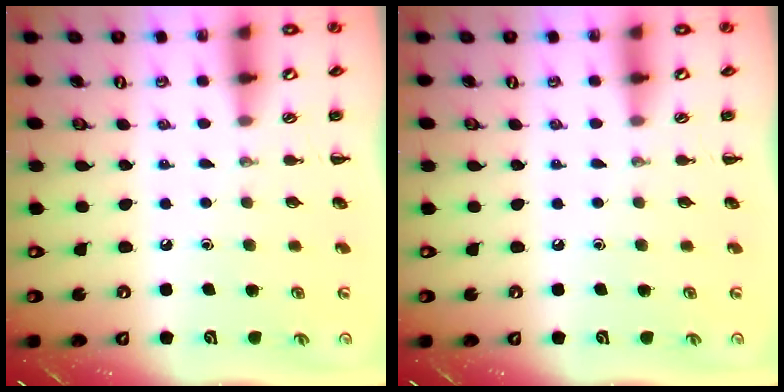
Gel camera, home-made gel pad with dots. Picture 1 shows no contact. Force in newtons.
{"total": 0.0}